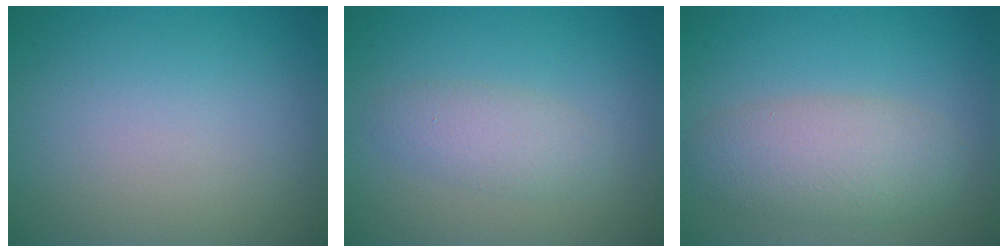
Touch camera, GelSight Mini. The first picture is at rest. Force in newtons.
{"total": 2.5, "press": 2.5, "slide": 0.1}
{"total": 4.7, "press": 4.7, "slide": 0.1}